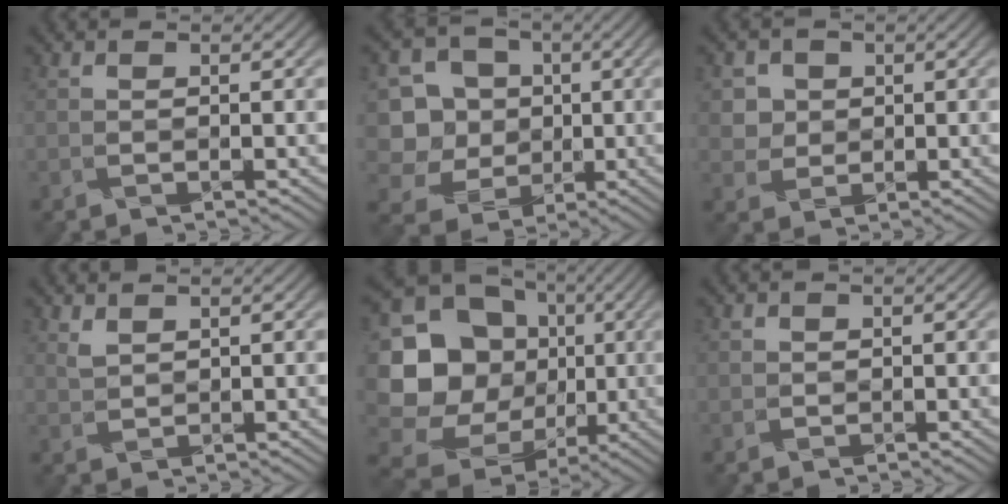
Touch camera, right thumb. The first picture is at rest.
{"total": 8.7, "force": [0.6, 8.4, 2.2], "torque": [-0.092, 0.002, -0.008]}
{"total": 2.8, "force": [1.2, 2.4, -0.4], "torque": [0.001, -0.014, 0.031]}
{"total": 1.2, "force": [1.2, 0.1, -0.2], "torque": [-0.002, -0.003, 0.031]}
{"total": 19.3, "force": [0.9, 17.8, 7.4], "torque": [-0.198, 0.000, 0.011]}
{"total": 1.1, "force": [0.2, 1.0, 0.3], "torque": [-0.003, -0.003, 0.005]}